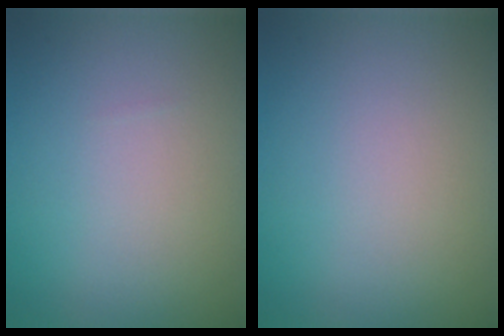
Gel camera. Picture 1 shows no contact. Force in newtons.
{"total": 0.0}